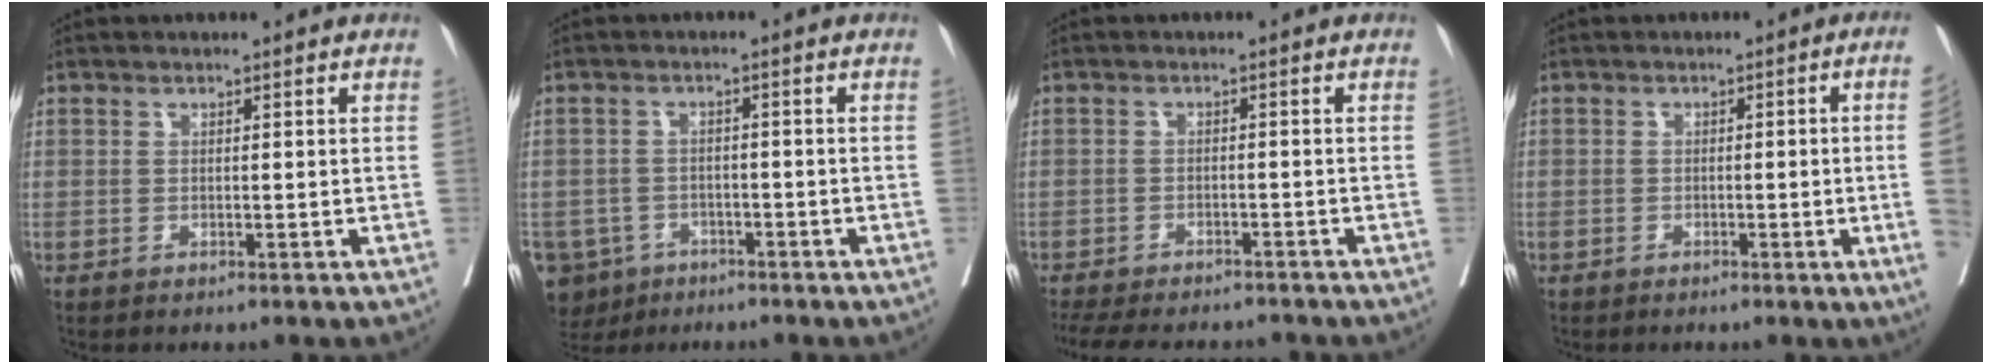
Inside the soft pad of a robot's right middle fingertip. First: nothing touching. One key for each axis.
{"total": 8.2, "fx": -4.9, "fy": 6.3, "fz": 1.5, "tx": -0.039, "ty": 0.001, "tz": -0.076}
{"total": 14.4, "fx": -12.7, "fy": 3.8, "fz": 5.5, "tx": -0.123, "ty": -0.012, "tz": -0.170}
{"total": 6.0, "fx": -1.2, "fy": -1.5, "fz": 5.6, "tx": -0.059, "ty": -0.006, "tz": -0.018}